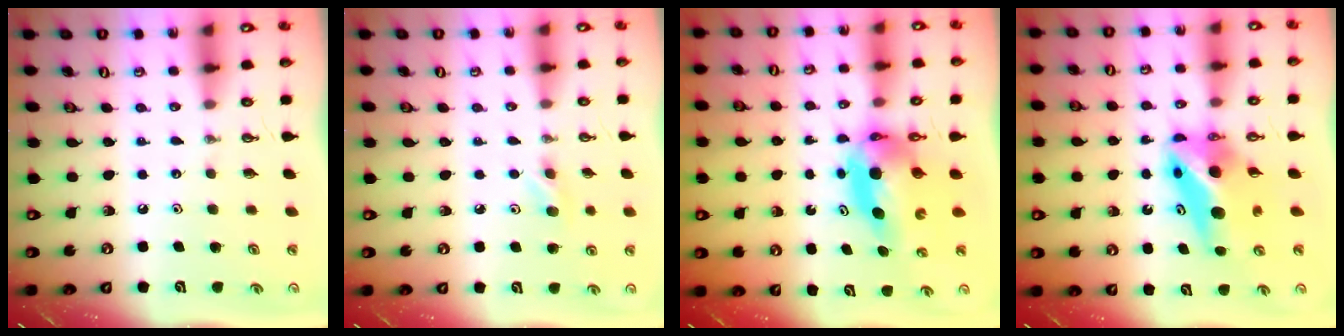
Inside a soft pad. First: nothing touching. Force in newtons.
{"total": 5.0, "press": 4.8, "slide": 1.4}
{"total": 6.5, "press": 6.5, "slide": 0.9}
{"total": 8.1, "press": 8.1, "slide": 0.8}